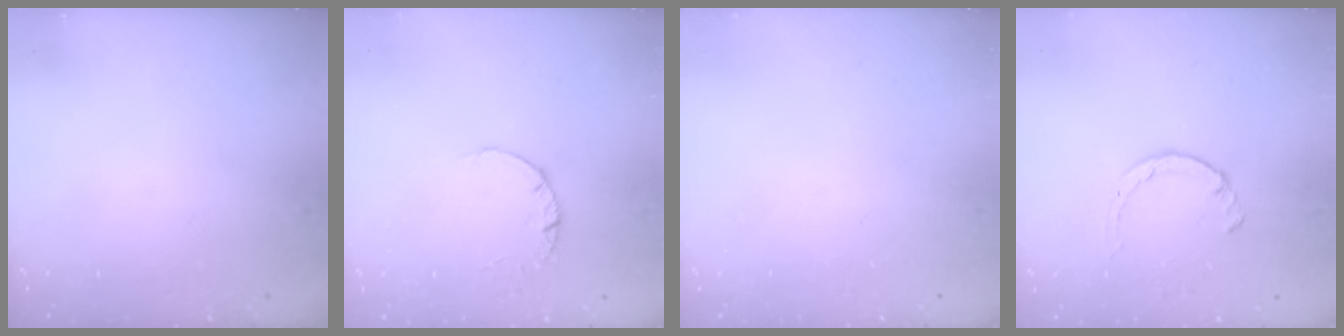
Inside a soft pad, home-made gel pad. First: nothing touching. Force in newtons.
{"total": 1.8, "press": 1.8, "slide": 0.1}
{"total": 0.0}
{"total": 1.4, "press": 1.4, "slide": 0.3}